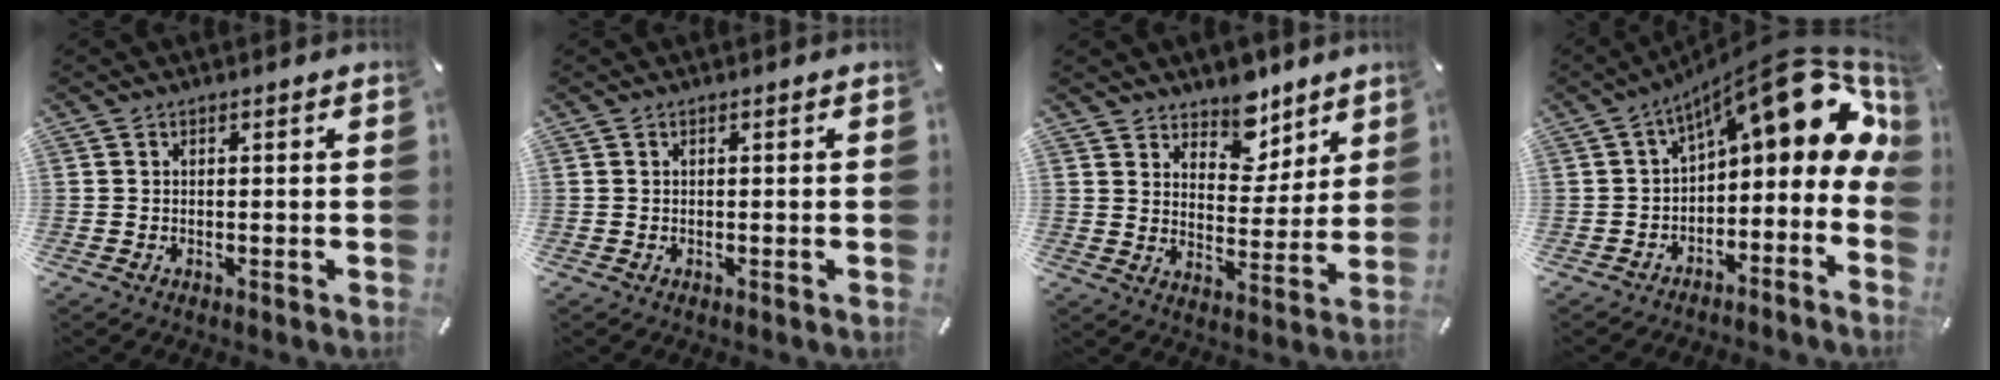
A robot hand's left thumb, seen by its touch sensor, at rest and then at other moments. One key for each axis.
{"total": 0.0}
{"total": 9.4, "fx": 7.8, "fy": 5.3, "fz": 0.7, "tx": -0.001, "ty": -0.069, "tz": 0.142}
{"total": 17.6, "fx": 7.6, "fy": 7.7, "fz": 13.8, "tx": -0.186, "ty": -0.053, "tz": 0.129}